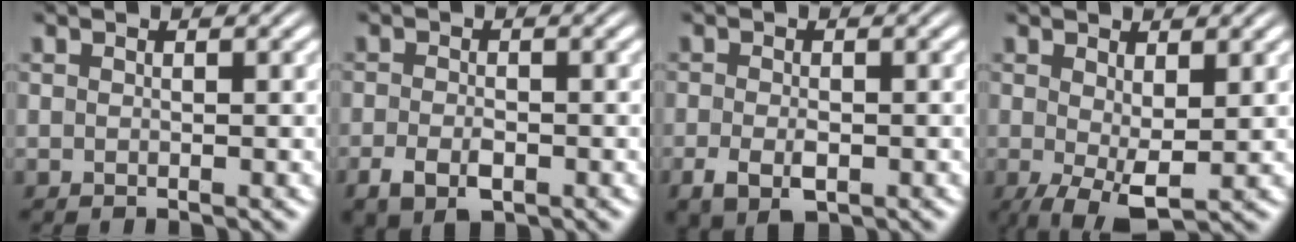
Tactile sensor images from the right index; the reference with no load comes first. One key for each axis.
{"total": 3.2, "fx": -1.8, "fy": 1.8, "fz": 2.1, "tx": -0.042, "ty": -0.014, "tz": -0.023}
{"total": 3.4, "fx": -1.7, "fy": 1.9, "fz": 2.3, "tx": -0.051, "ty": -0.018, "tz": -0.019}
{"total": 4.4, "fx": -1.7, "fy": 1.8, "fz": 3.6, "tx": -0.064, "ty": -0.037, "tz": -0.010}